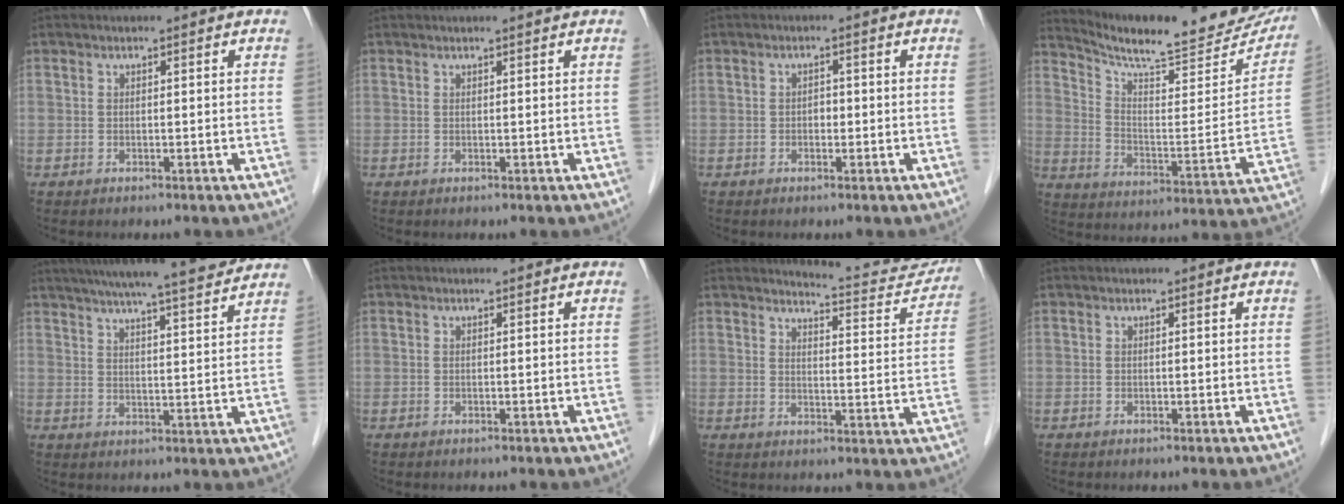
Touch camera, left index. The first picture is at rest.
{"total": 1.6, "force": [1.5, -0.2, 0.6], "torque": [-0.012, 0.009, 0.021]}
{"total": 1.2, "force": [-0.2, 0.8, 0.8], "torque": [-0.010, 0.004, -0.005]}
{"total": 23.4, "force": [21.2, 4.0, 9.0], "torque": [-0.136, -0.053, 0.284]}
{"total": 16.8, "force": [14.7, 0.5, 8.0], "torque": [-0.127, 0.013, 0.201]}
{"total": 0.0}
{"total": 10.1, "force": [10.0, 1.3, 0.9], "torque": [0.000, -0.033, 0.108]}
{"total": 0.0}